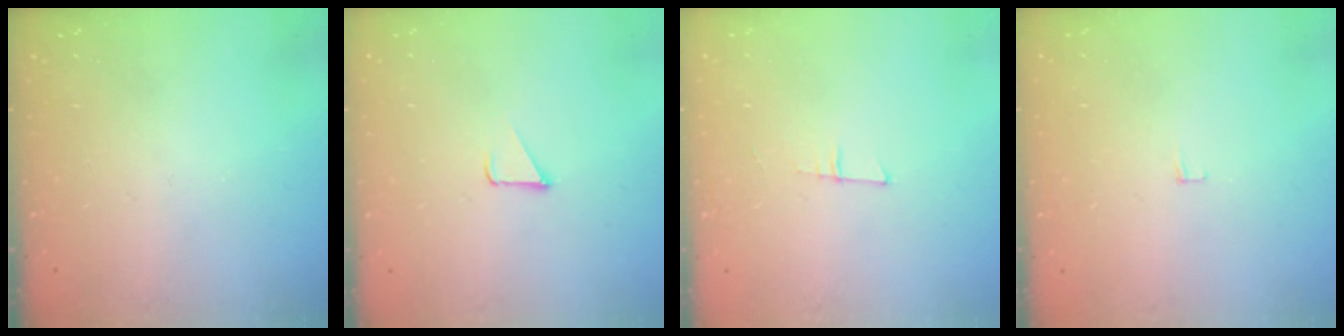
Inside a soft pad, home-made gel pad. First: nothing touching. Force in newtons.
{"total": 1.7, "press": 1.7, "slide": 0.1}
{"total": 5.6, "press": 4.7, "slide": 2.9}
{"total": 3.9, "press": 3.8, "slide": 0.4}